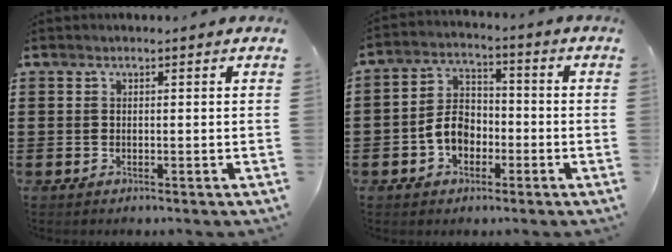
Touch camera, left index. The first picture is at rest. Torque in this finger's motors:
{"motor_torque": [1.15, 0.99, 0.54, 0.06]}